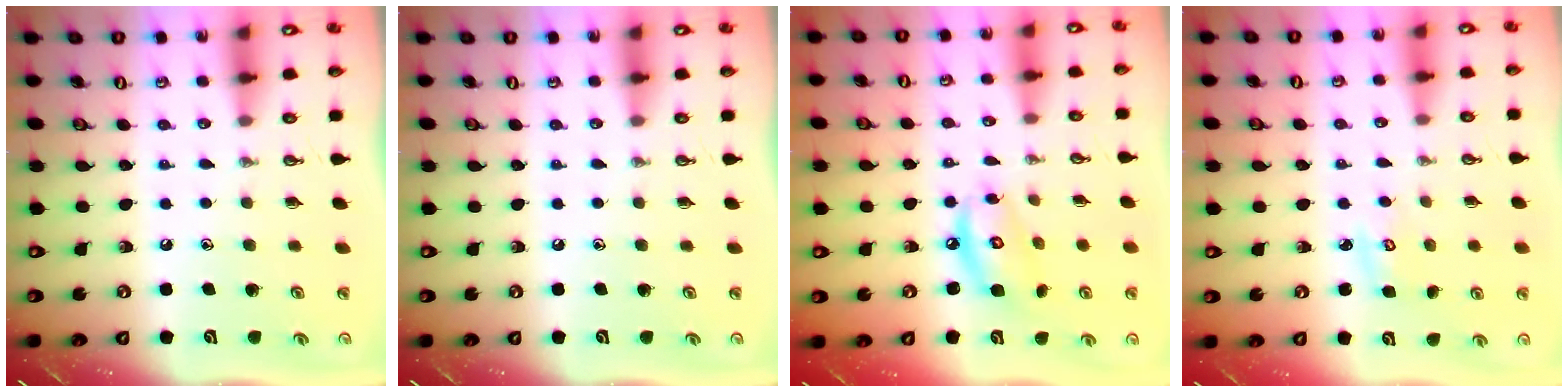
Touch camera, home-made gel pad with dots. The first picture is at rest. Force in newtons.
{"total": 0.0}
{"total": 9.4, "press": 9.3, "slide": 0.8}
{"total": 2.6, "press": 2.6, "slide": 0.1}